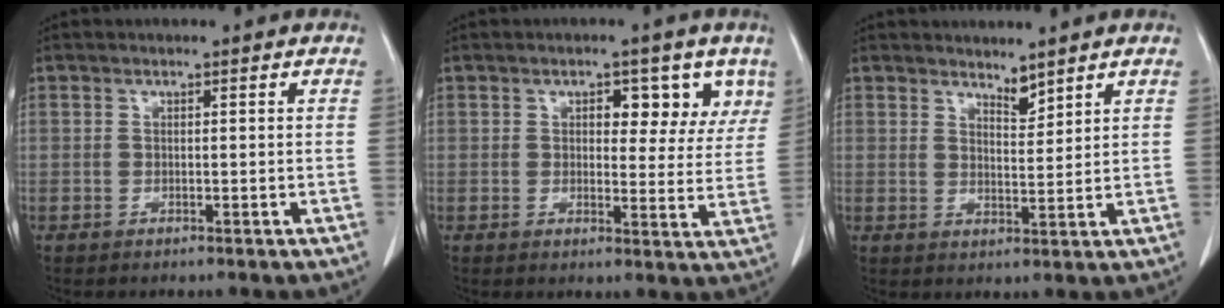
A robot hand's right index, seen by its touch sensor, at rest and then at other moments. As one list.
[{"total": 6.6, "force": [3.4, 3.6, 4.3], "torque": [-0.032, 0.008, 0.039]}, {"total": 2.9, "force": [2.7, 0.7, 0.8], "torque": [-0.014, -0.007, 0.049]}]